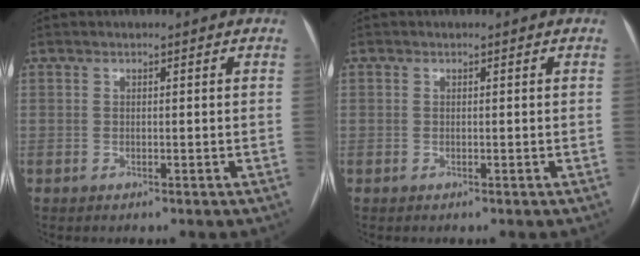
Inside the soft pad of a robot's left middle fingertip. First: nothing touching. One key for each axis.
{"total": 0.0}